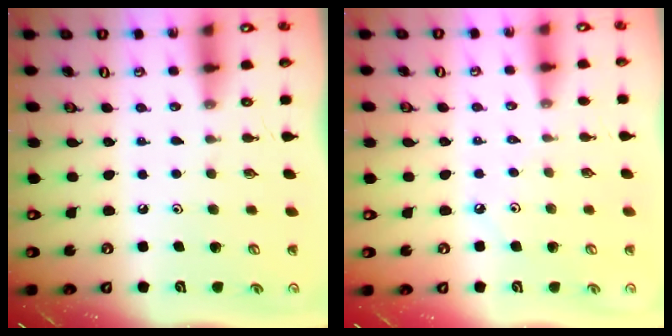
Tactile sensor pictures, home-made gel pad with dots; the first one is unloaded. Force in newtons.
{"total": 1.7, "press": 1.7, "slide": 0.3}